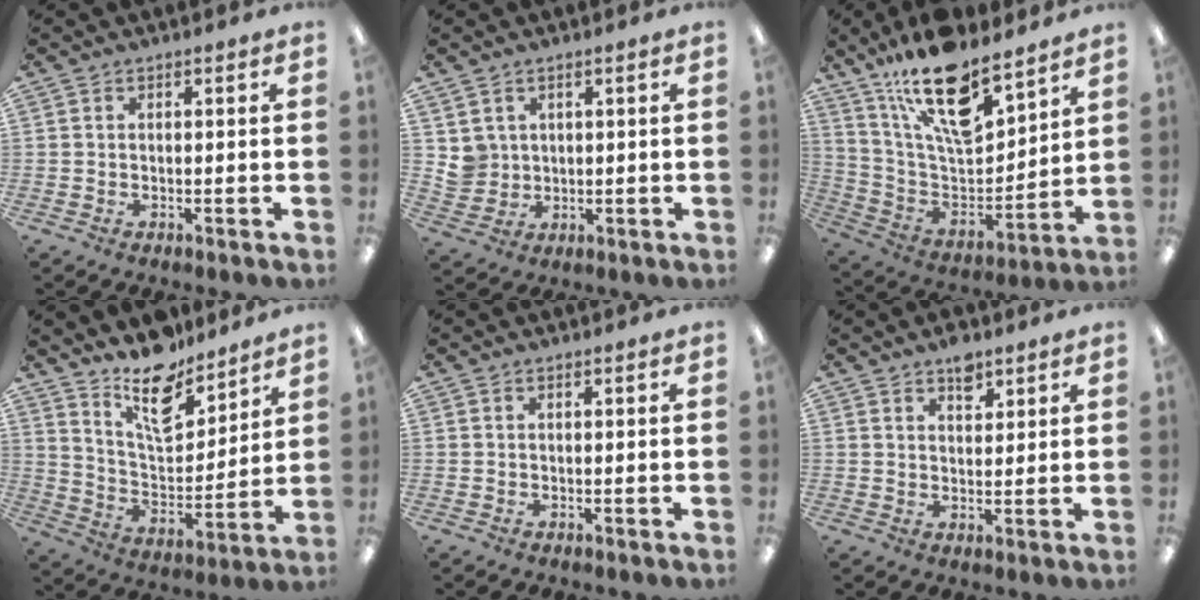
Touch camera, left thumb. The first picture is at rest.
{"total": 4.5, "force": [2.2, 4.0, 0.2], "torque": [-0.013, -0.003, 0.042]}
{"total": 20.0, "force": [14.2, 7.4, 12.0], "torque": [-0.210, -0.089, 0.246]}
{"total": 15.6, "force": [12.3, 6.2, 7.5], "torque": [-0.129, -0.079, 0.216]}
{"total": 0.0}
{"total": 4.7, "force": [3.4, 2.5, 2.3], "torque": [-0.010, -0.020, 0.054]}